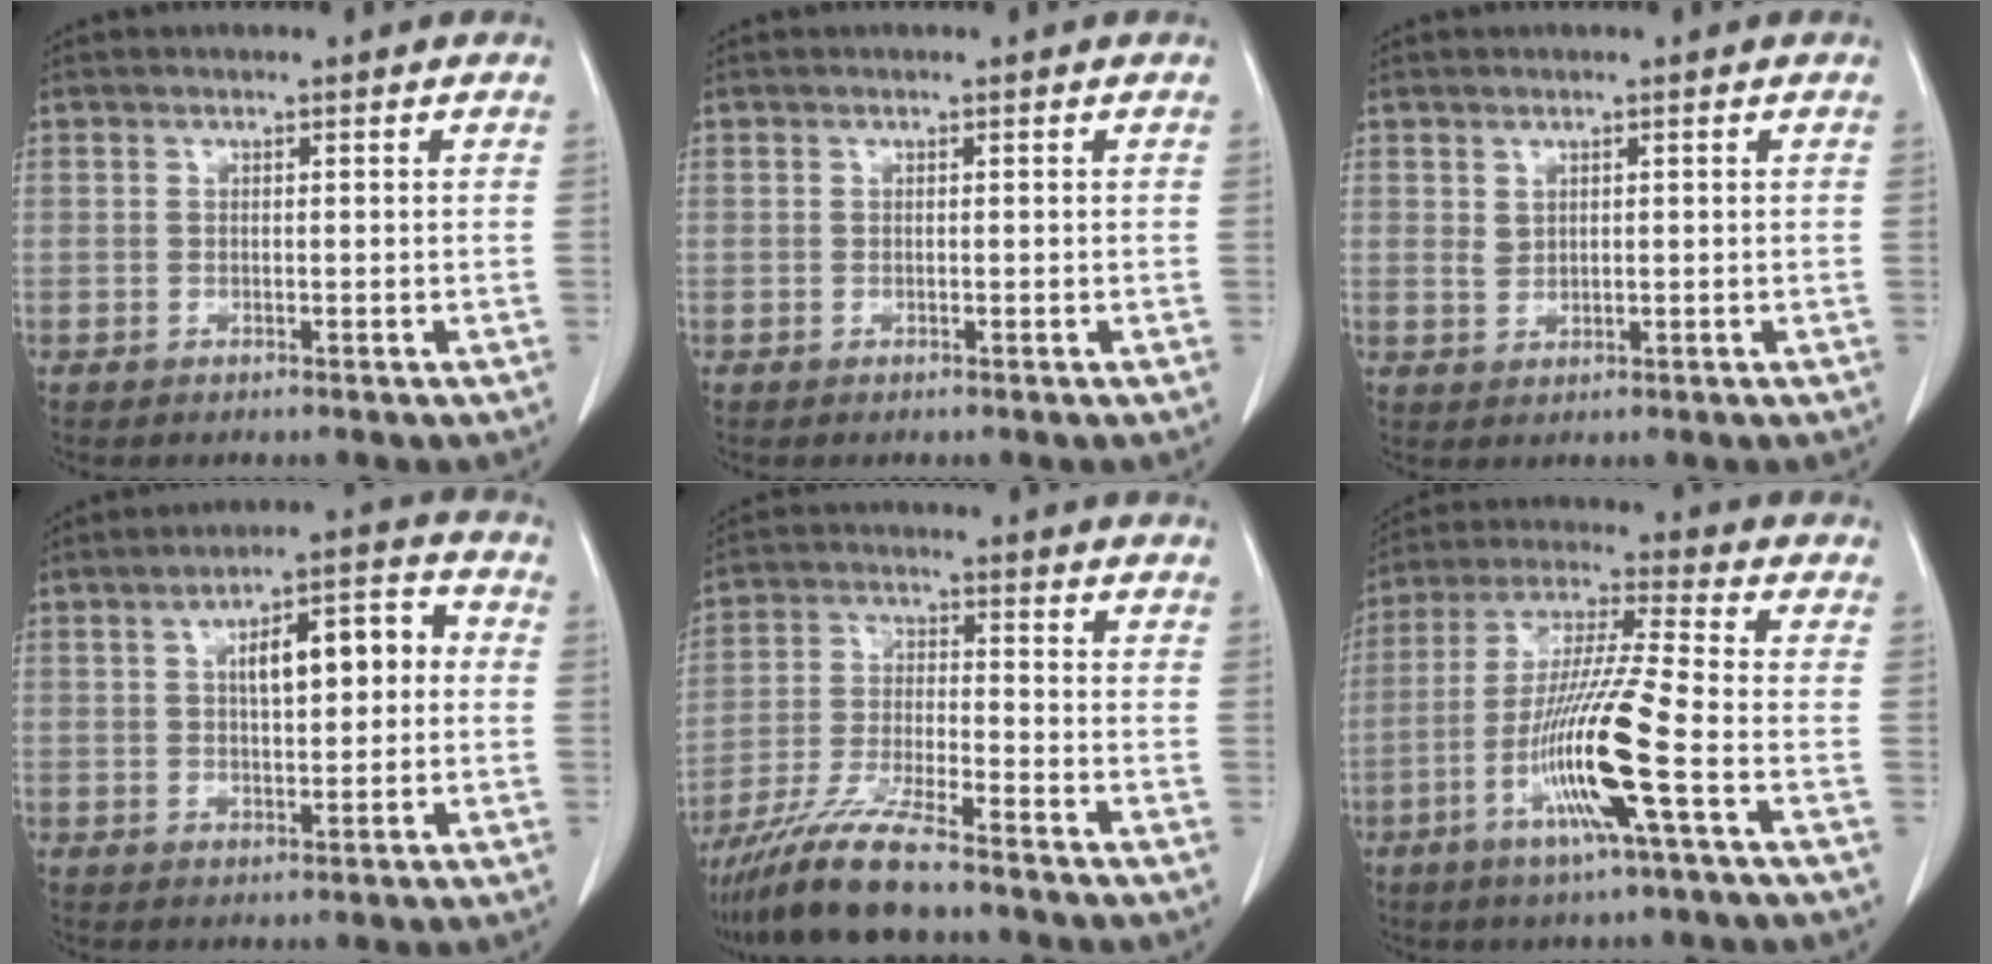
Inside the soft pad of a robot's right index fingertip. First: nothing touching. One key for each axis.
{"total": 0.0}
{"total": 1.5, "fx": 0.8, "fy": 1.0, "fz": 0.8, "tx": -0.012, "ty": 0.001, "tz": 0.023}
{"total": 9.3, "fx": 1.4, "fy": 3.1, "fz": 8.6, "tx": -0.130, "ty": 0.034, "tz": 0.023}
{"total": 9.9, "fx": -8.3, "fy": 0.3, "fz": 5.4, "tx": -0.105, "ty": -0.020, "tz": -0.154}
{"total": 13.9, "fx": -4.8, "fy": -0.6, "fz": 13.0, "tx": -0.258, "ty": -0.012, "tz": -0.096}